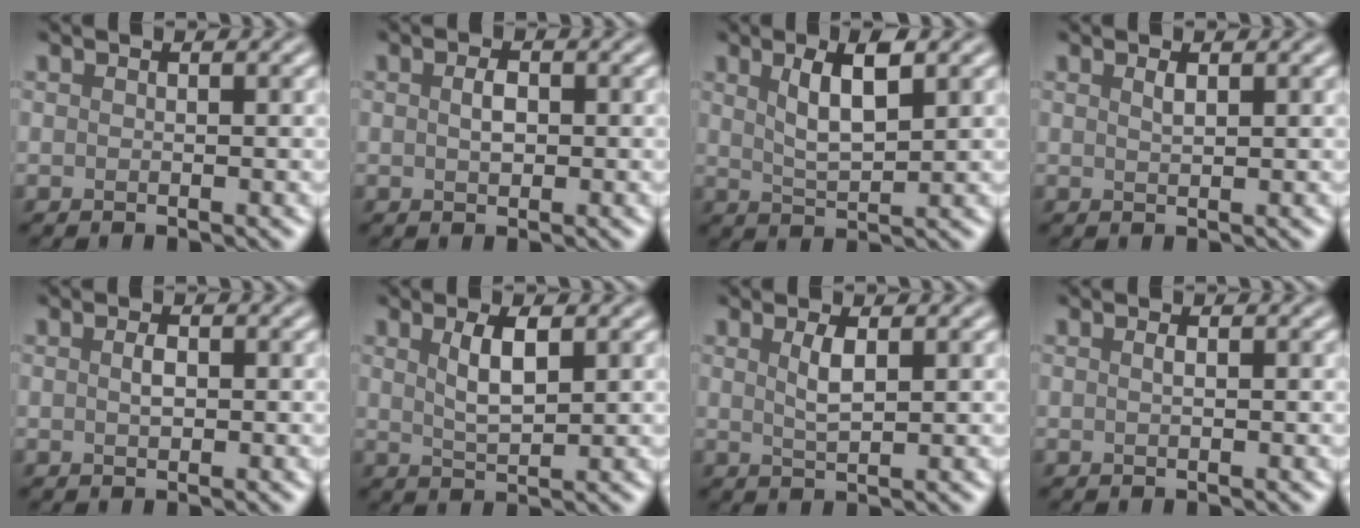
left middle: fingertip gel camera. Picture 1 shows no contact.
{"total": 1.6, "force": [0.2, 1.0, 1.3], "torque": [-0.027, 0.001, 0.004]}
{"total": 4.2, "force": [1.8, 1.4, 3.6], "torque": [-0.070, 0.002, 0.033]}
{"total": 0.9, "force": [0.6, 0.2, 0.7], "torque": [-0.014, 0.000, 0.010]}
{"total": 1.2, "force": [0.1, 0.6, 1.0], "torque": [-0.022, 0.001, 0.003]}
{"total": 3.0, "force": [1.2, 1.0, 2.6], "torque": [-0.051, 0.001, 0.024]}
{"total": 2.0, "force": [0.8, 0.5, 1.7], "torque": [-0.035, -0.001, 0.016]}
{"total": 0.6, "force": [0.1, 0.1, 0.5], "torque": [-0.012, 0.004, 0.002]}